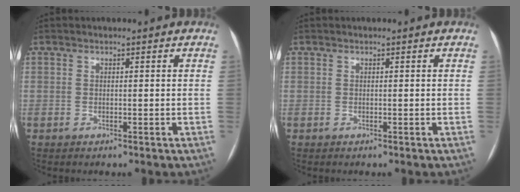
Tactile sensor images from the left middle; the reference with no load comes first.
{"total": 0.0}